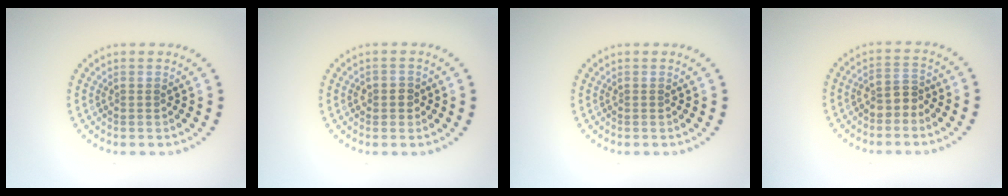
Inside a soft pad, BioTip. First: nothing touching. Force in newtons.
{"total": 1.5, "press": 1.4, "slide": 0.6}
{"total": 0.0}
{"total": 2.1, "press": 2.0, "slide": 0.9}